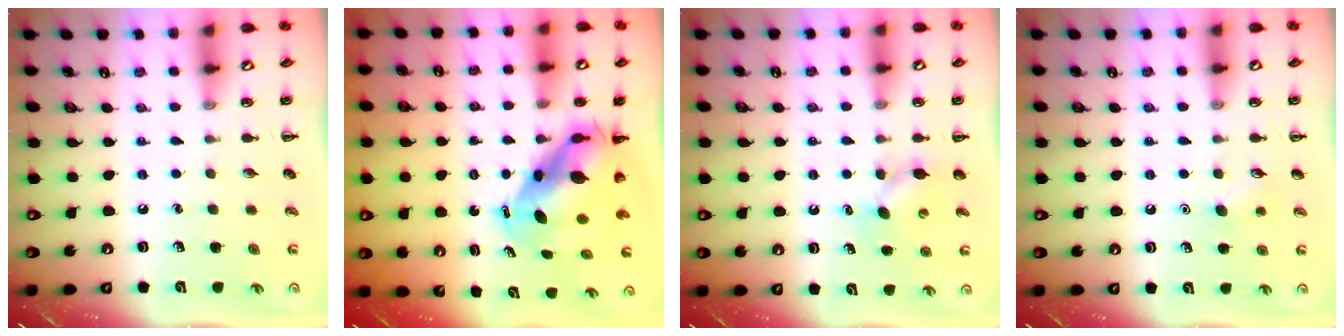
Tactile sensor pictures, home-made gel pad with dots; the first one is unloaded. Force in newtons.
{"total": 8.7, "press": 8.4, "slide": 2.2}
{"total": 4.7, "press": 4.5, "slide": 1.3}
{"total": 5.1, "press": 4.9, "slide": 1.3}